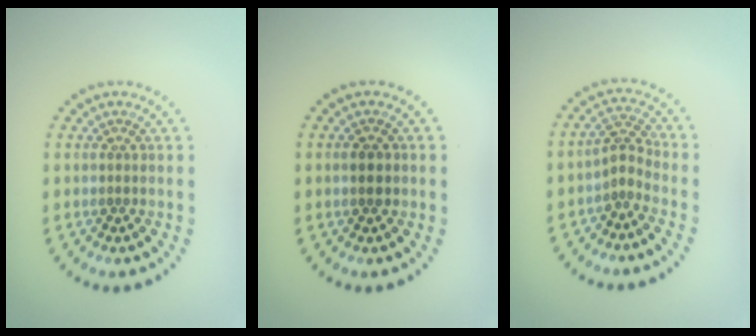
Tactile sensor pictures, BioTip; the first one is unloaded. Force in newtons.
{"total": 2.0, "press": 2.0, "slide": 0.0}
{"total": 2.1, "press": 1.4, "slide": 1.6}